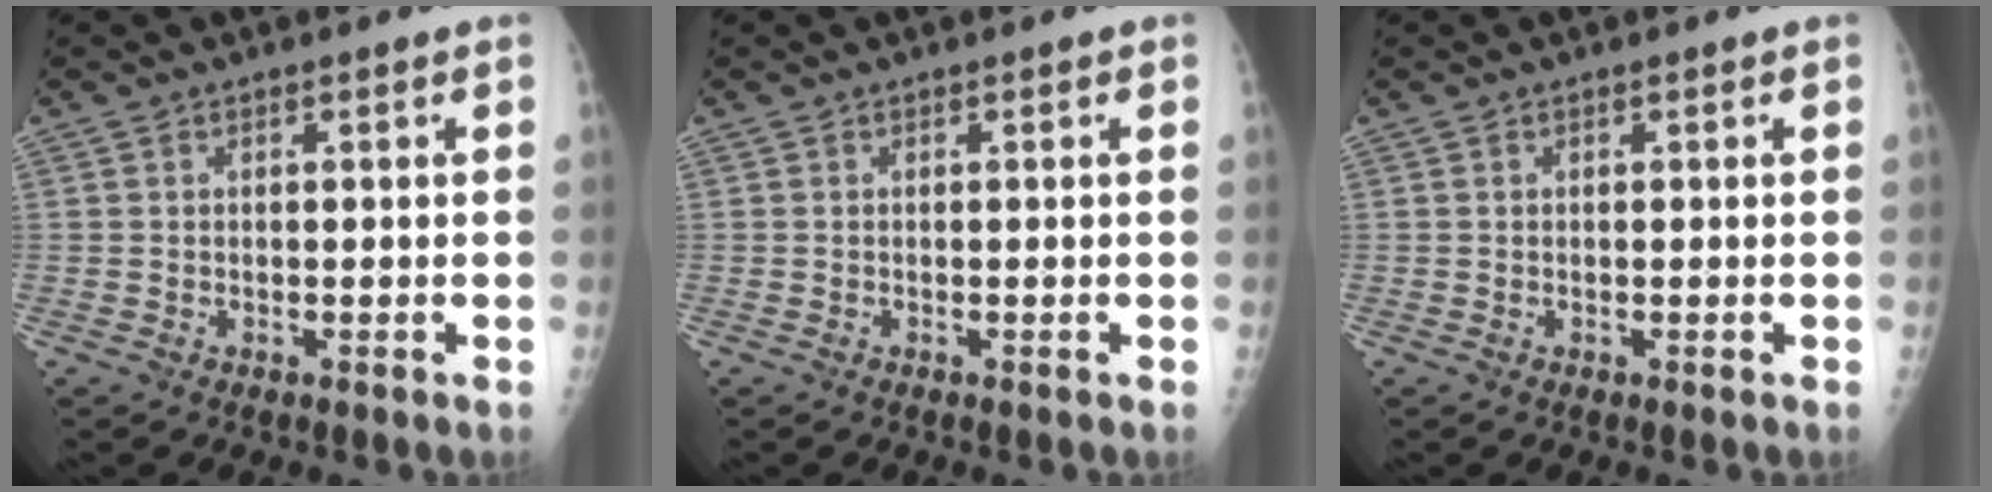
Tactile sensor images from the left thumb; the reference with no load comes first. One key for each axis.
{"total": 0.0}
{"total": 0.0}